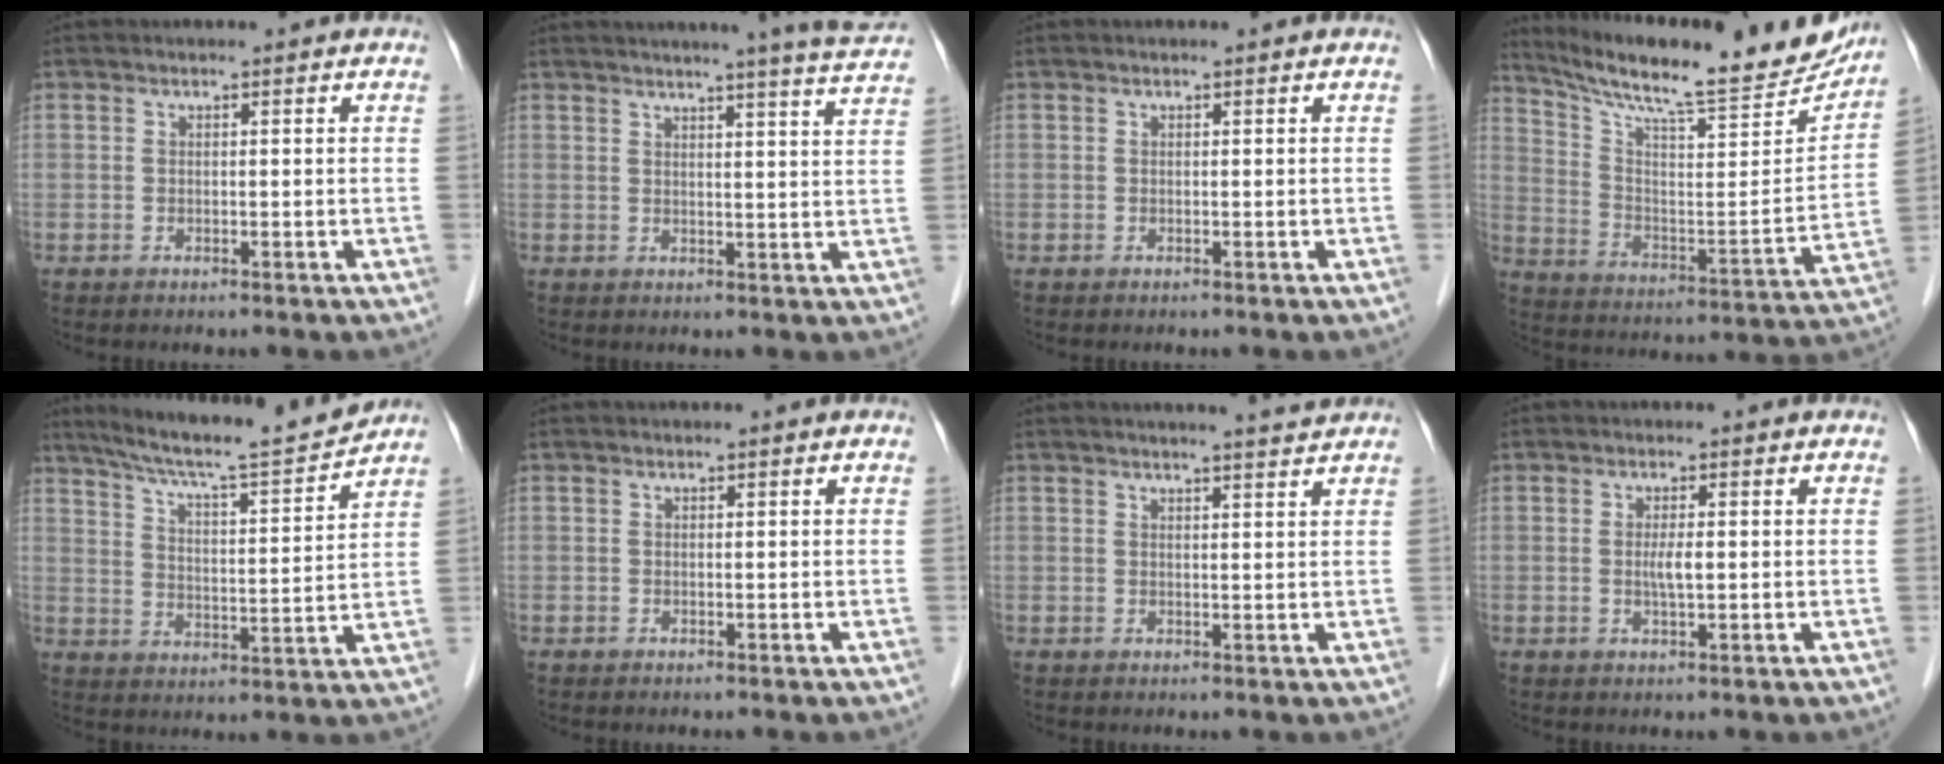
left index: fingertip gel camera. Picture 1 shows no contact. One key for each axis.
{"total": 12.6, "fx": 11.2, "fy": -1.5, "fz": 5.3, "tx": -0.077, "ty": -0.030, "tz": 0.117}
{"total": 0.0}
{"total": 24.6, "fx": 22.0, "fy": 3.1, "fz": 10.6, "tx": -0.176, "ty": -0.045, "tz": 0.314}
{"total": 14.2, "fx": 13.2, "fy": -0.7, "fz": 5.3, "tx": -0.095, "ty": -0.013, "tz": 0.203}
{"total": 0.0}
{"total": 4.2, "fx": 3.8, "fy": -0.6, "fz": 1.6, "tx": -0.026, "ty": 0.002, "tz": 0.045}
{"total": 2.0, "fx": 0.0, "fy": 0.2, "fz": 2.0, "tx": -0.041, "ty": -0.002, "tz": 0.001}